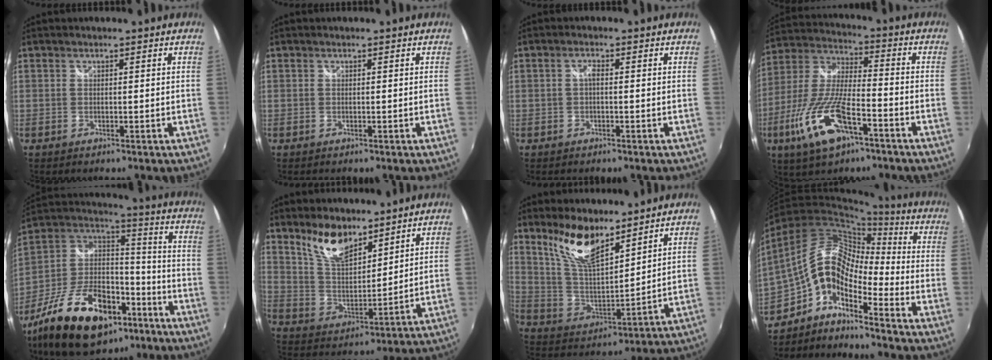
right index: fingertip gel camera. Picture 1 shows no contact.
{"total": 0.0}
{"total": 1.3, "force": [-0.2, 0.5, 1.2], "torque": [-0.023, 0.005, -0.006]}
{"total": 16.6, "force": [-8.1, 5.7, 13.3], "torque": [-0.292, -0.022, -0.155]}
{"total": 26.3, "force": [-15.1, 13.7, 16.6], "torque": [-0.324, 0.002, -0.244]}
{"total": 10.2, "force": [7.6, 3.8, 5.6], "torque": [-0.104, 0.003, 0.150]}
{"total": 12.6, "force": [9.0, 4.9, 7.3], "torque": [-0.140, 0.000, 0.179]}
{"total": 10.4, "force": [-4.6, 4.6, 8.1], "torque": [-0.140, 0.019, -0.103]}